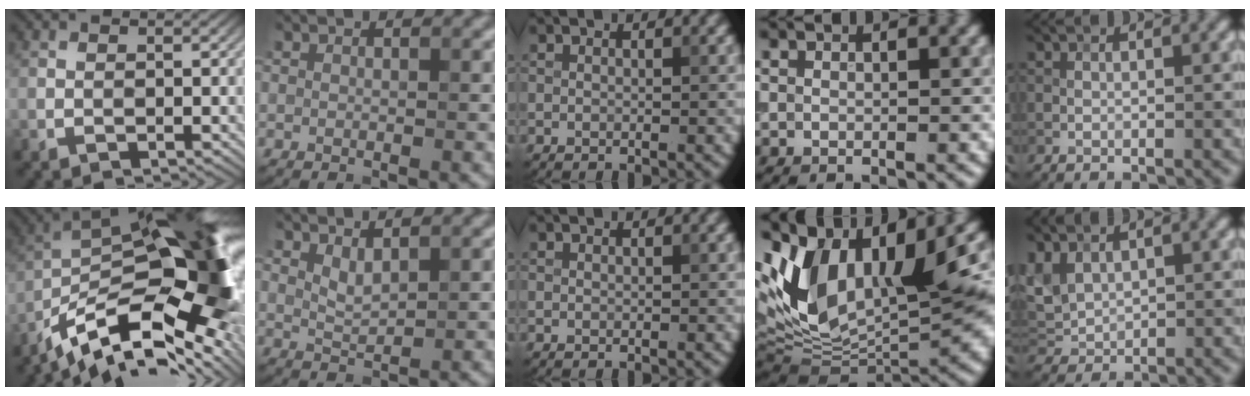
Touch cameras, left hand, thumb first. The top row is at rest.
{"thumb": {"total": 18.4, "force": [-7.1, 7.8, 15.0], "torque": [-0.245, -0.007, -0.126]}, "index": {"total": 1.6, "force": [1.1, 0.5, 1.0], "torque": [-0.025, -0.005, 0.026]}, "ring": {"total": 14.7, "force": [2.6, 8.4, 11.8], "torque": [-0.226, 0.007, 0.042]}, "little": {"total": 3.1, "force": [1.4, 2.1, 1.7], "torque": [-0.044, 0.004, 0.034]}}